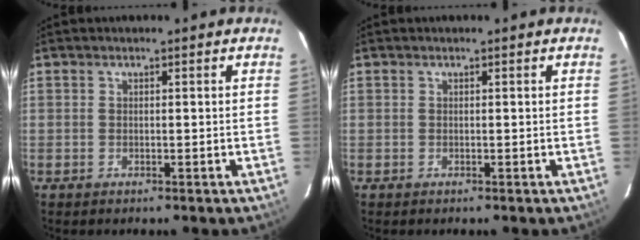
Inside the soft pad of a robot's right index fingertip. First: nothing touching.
{"total": 0.0}